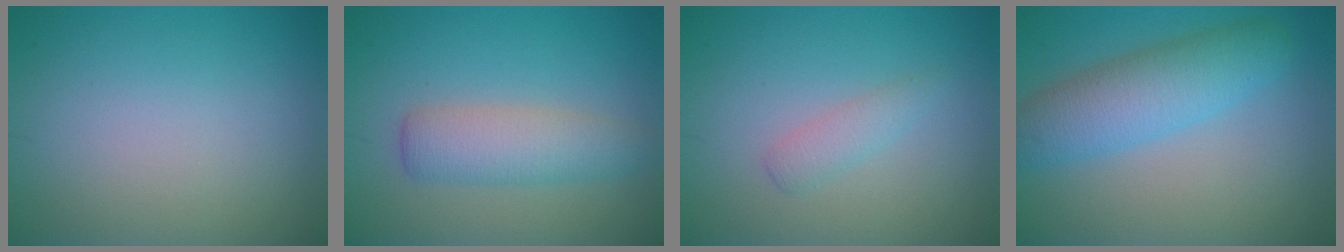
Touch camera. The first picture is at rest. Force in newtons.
{"total": 3.9, "press": 3.9, "slide": 0.1}
{"total": 1.5, "press": 1.5, "slide": 0.1}
{"total": 5.6, "press": 5.6, "slide": 0.2}